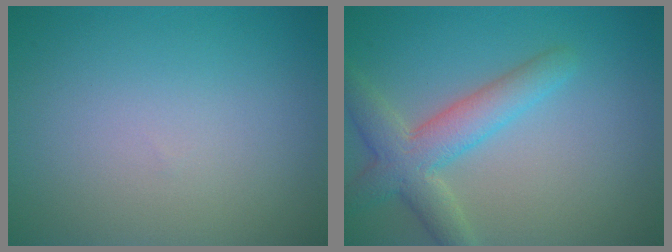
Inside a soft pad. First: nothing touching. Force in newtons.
{"total": 4.7, "press": 4.7, "slide": 0.4}